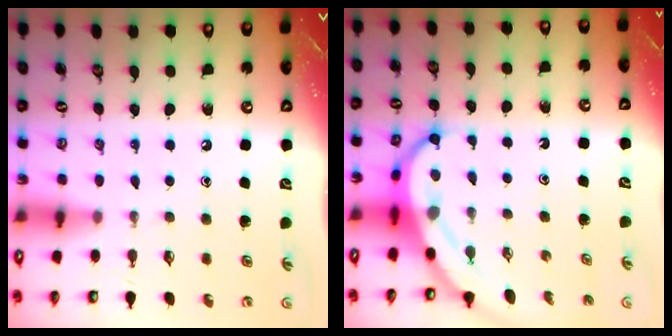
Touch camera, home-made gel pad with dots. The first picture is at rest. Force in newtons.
{"total": 7.6, "press": 7.6, "slide": 0.8}